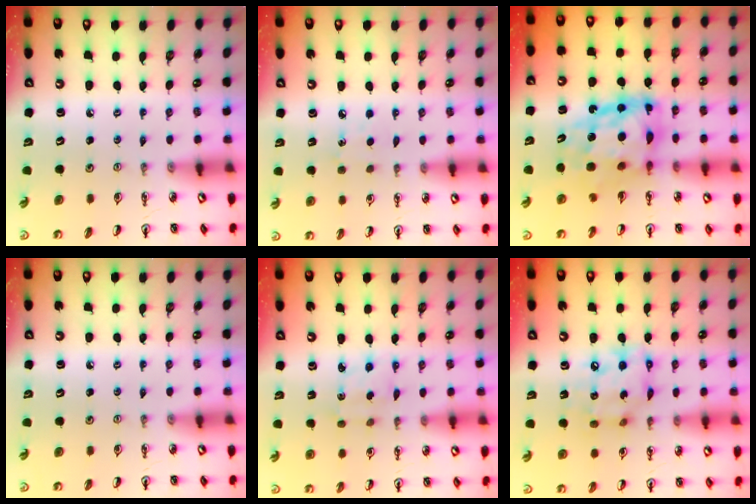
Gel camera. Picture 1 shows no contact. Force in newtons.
{"total": 6.5, "press": 6.4, "slide": 0.8}
{"total": 13.6, "press": 13.5, "slide": 1.0}
{"total": 0.0}
{"total": 2.2, "press": 2.1, "slide": 0.6}
{"total": 13.3, "press": 13.2, "slide": 1.4}